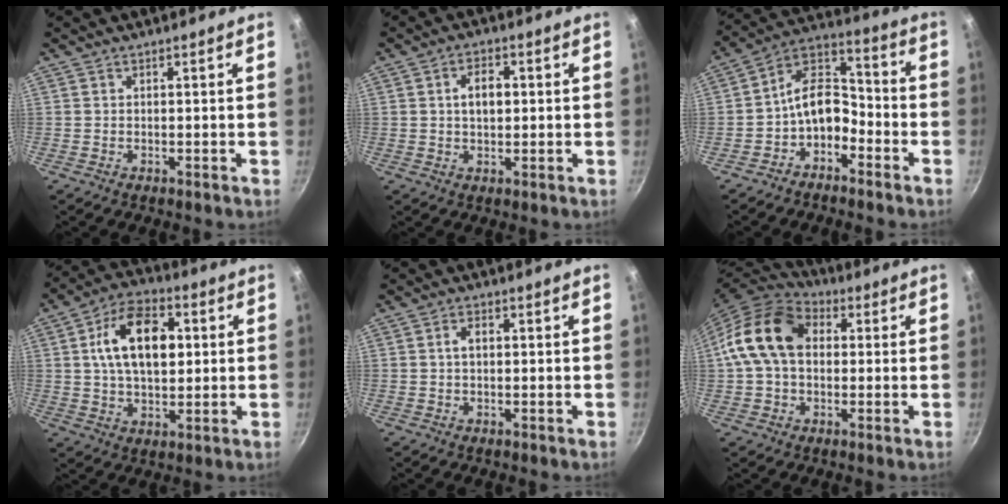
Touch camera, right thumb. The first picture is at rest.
{"total": 4.8, "force": [0.6, 3.0, 3.7], "torque": [-0.051, 0.009, 0.008]}
{"total": 9.5, "force": [-3.1, 6.8, 6.0], "torque": [-0.072, 0.059, -0.074]}
{"total": 15.0, "force": [2.9, 9.1, 11.6], "torque": [-0.173, 0.010, 0.039]}
{"total": 2.2, "force": [0.2, 1.3, 1.7], "torque": [-0.025, 0.007, 0.003]}
{"total": 14.8, "force": [1.8, 10.7, 10.1], "torque": [-0.159, 0.026, 0.014]}